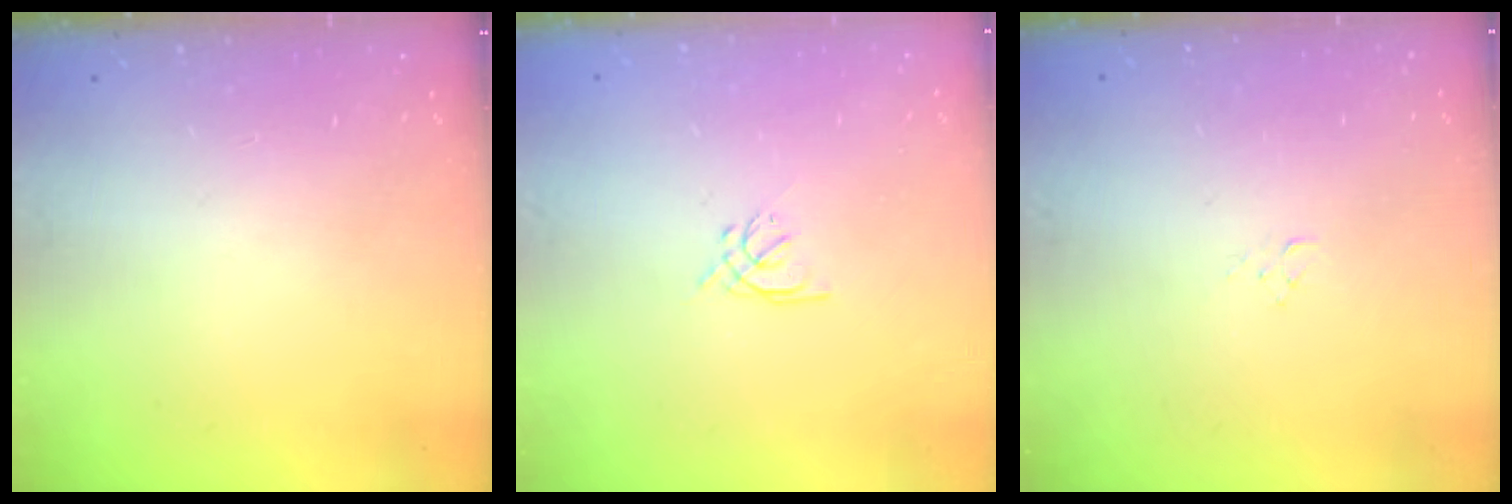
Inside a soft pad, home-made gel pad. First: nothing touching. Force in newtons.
{"total": 1.3, "press": 1.1, "slide": 0.6}
{"total": 2.9, "press": 2.9, "slide": 0.3}